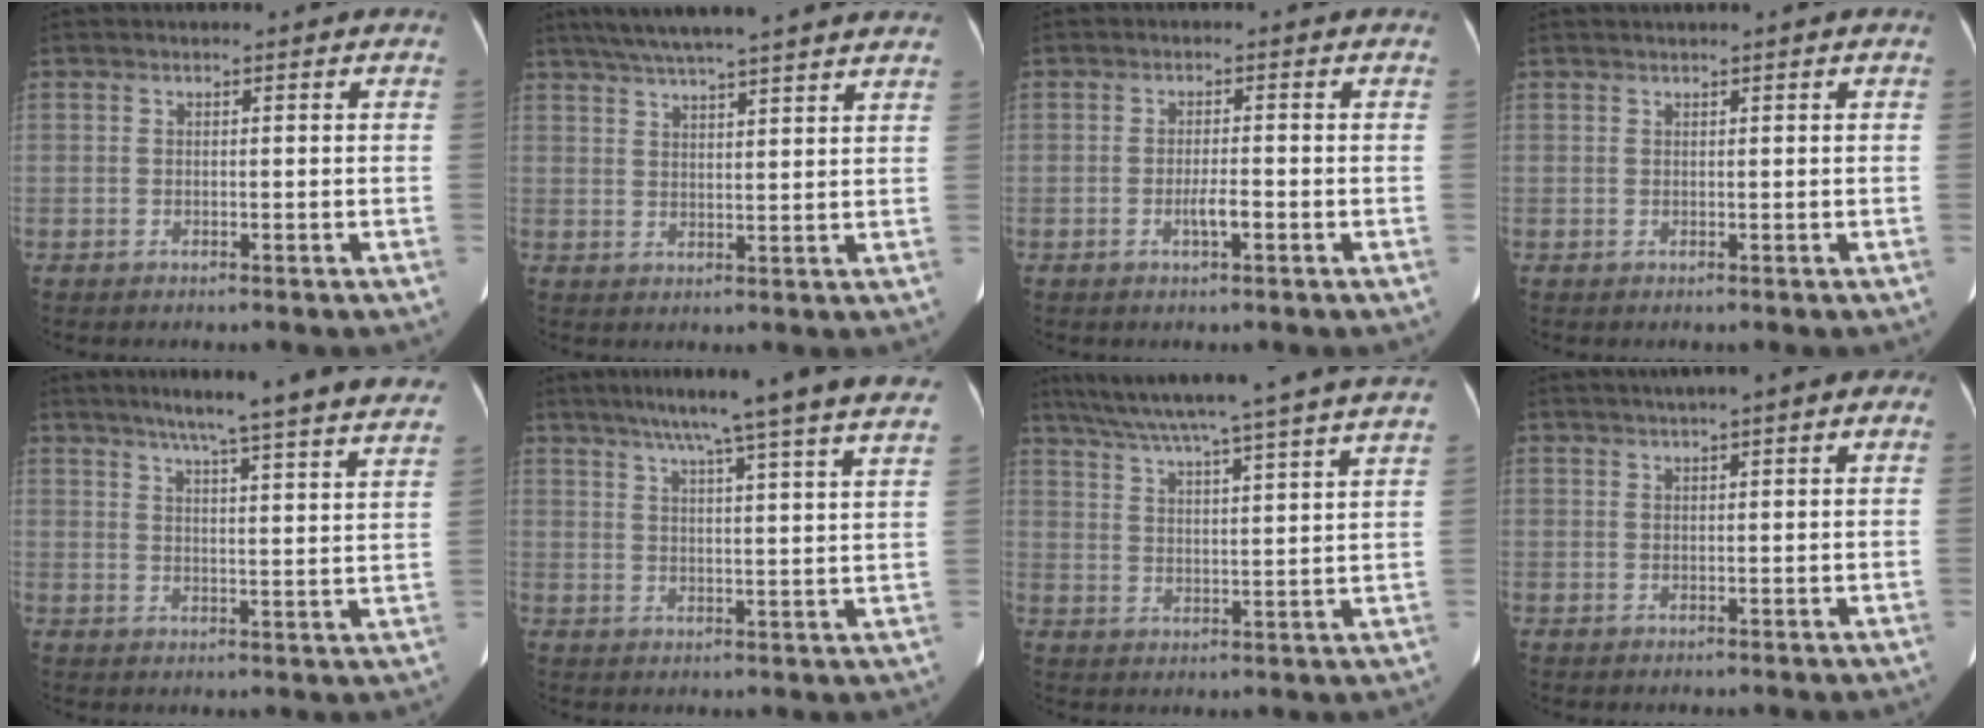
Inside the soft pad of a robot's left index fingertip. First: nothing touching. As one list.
[{"total": 18.4, "force": [15.9, 0.9, 9.3], "torque": [-0.154, 0.036, 0.214]}, {"total": 2.2, "force": [-0.9, 0.2, 2.0], "torque": [-0.036, 0.000, -0.018]}, {"total": 0.8, "force": [0.6, -0.2, 0.5], "torque": [-0.013, 0.010, 0.019]}, {"total": 22.6, "force": [19.7, -0.3, 11.0], "torque": [-0.162, -0.025, 0.241]}, {"total": 18.2, "force": [15.2, -1.3, 9.9], "torque": [-0.156, -0.003, 0.190]}, {"total": 23.9, "force": [20.9, -1.4, 11.6], "torque": [-0.198, -0.006, 0.283]}, {"total": 5.6, "force": [3.1, 0.8, 4.6], "torque": [-0.061, 0.032, 0.041]}]